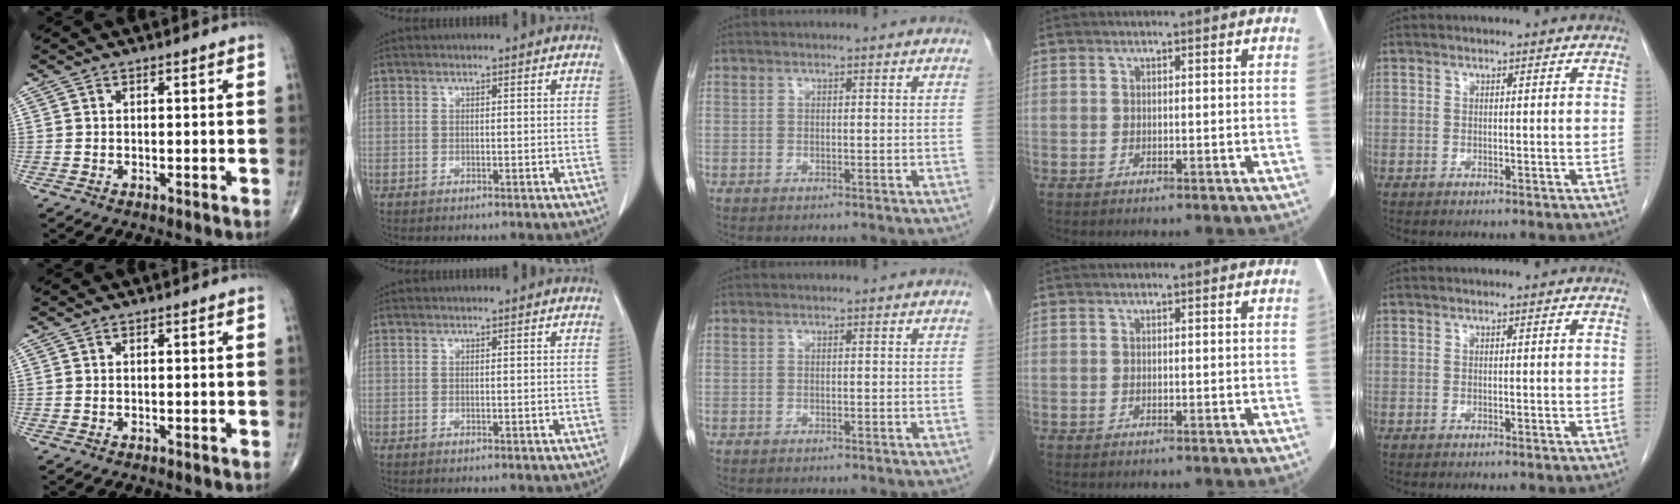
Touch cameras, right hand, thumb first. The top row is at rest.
{}